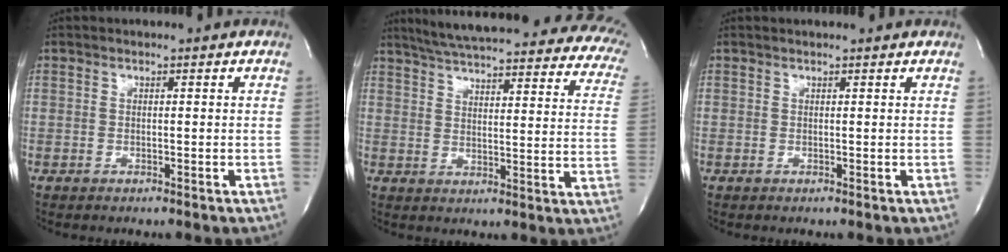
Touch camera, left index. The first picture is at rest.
{"total": 27.8, "force": [22.8, 5.5, 15.1], "torque": [-0.211, -0.025, 0.263]}
{"total": 2.1, "force": [2.0, 0.2, 0.7], "torque": [-0.013, 0.015, 0.022]}